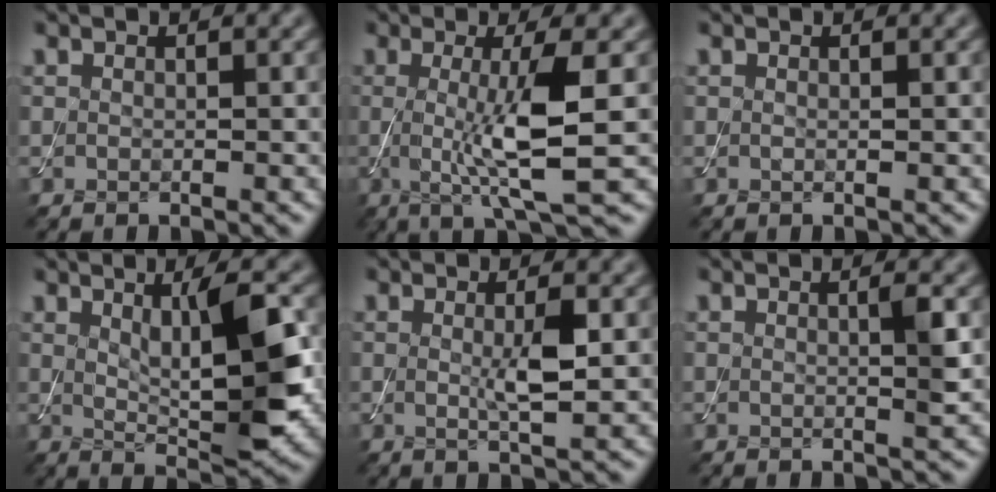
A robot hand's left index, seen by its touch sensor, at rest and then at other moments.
{"total": 6.5, "force": [-0.1, 1.1, 6.4], "torque": [-0.113, -0.010, -0.003]}
{"total": 0.0}
{"total": 6.7, "force": [1.1, 1.5, 6.4], "torque": [-0.097, -0.004, 0.023]}
{"total": 2.9, "force": [0.1, 0.4, 2.9], "torque": [-0.055, -0.005, 0.002]}
{"total": 1.7, "force": [0.1, 0.2, 1.7], "torque": [-0.027, -0.001, -0.001]}